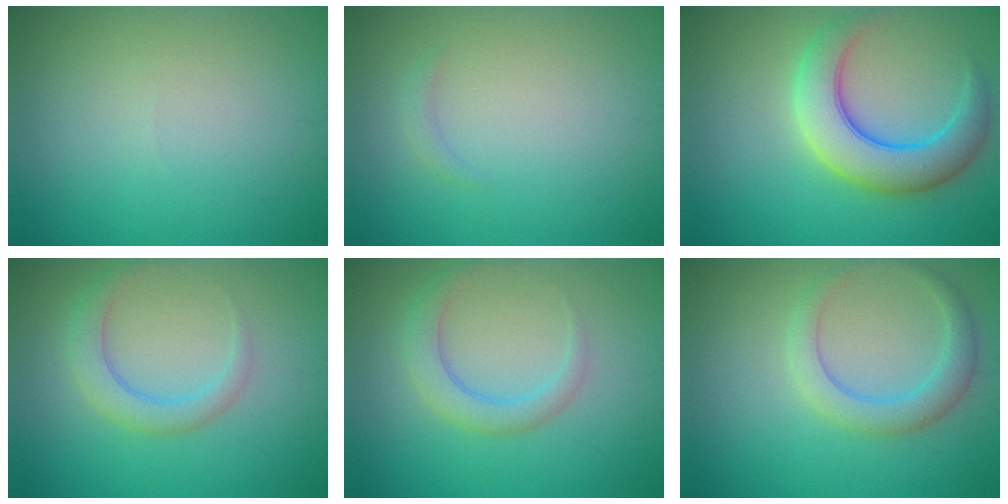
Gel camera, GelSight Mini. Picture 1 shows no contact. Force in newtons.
{"total": 0.7, "press": 0.7, "slide": 0.1}
{"total": 6.4, "press": 6.4, "slide": 0.3}
{"total": 2.8, "press": 2.8, "slide": 0.1}
{"total": 2.8, "press": 2.8, "slide": 0.1}
{"total": 3.1, "press": 3.1, "slide": 0.2}